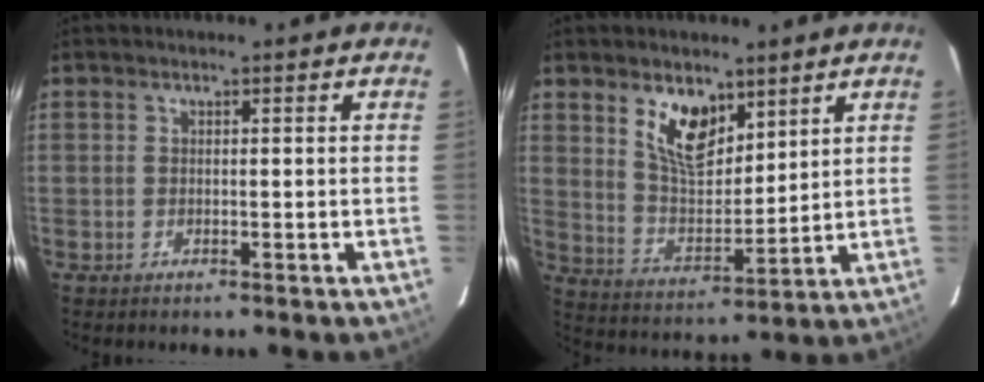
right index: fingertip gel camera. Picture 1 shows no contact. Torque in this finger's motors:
{"motor_torque": [0.27, 0.19, 0.47, 0.11]}